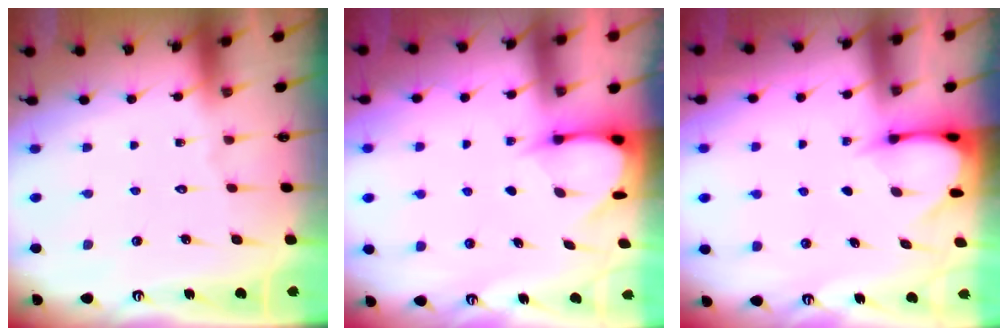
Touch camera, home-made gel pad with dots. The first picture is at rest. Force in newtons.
{"total": 3.7, "press": 3.7, "slide": 0.3}
{"total": 3.5, "press": 3.5, "slide": 0.3}